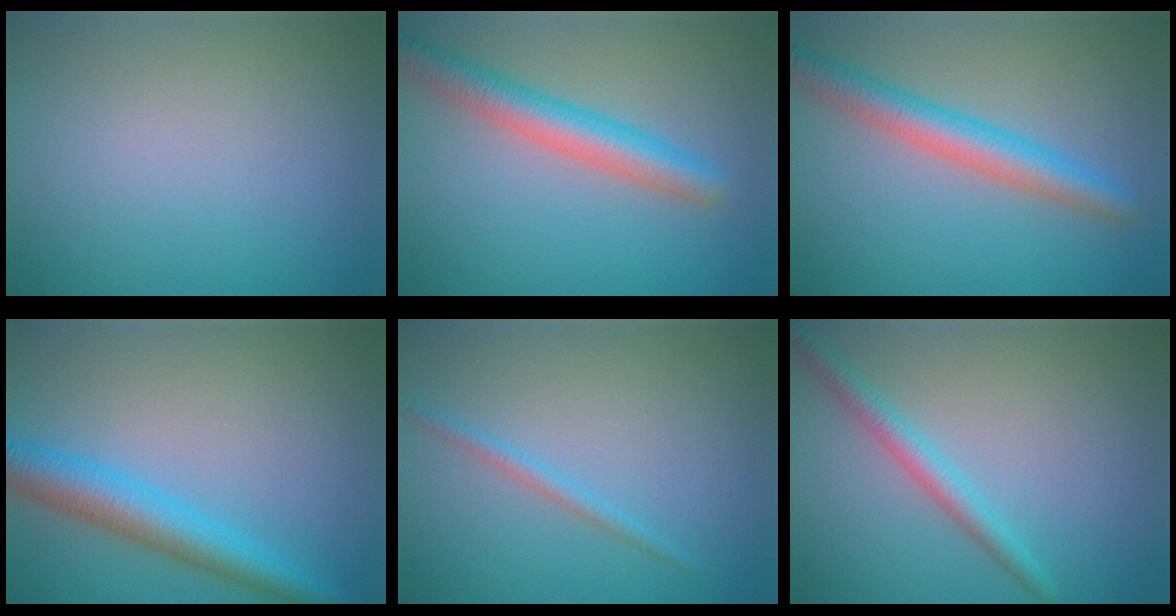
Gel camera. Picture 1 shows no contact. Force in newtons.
{"total": 4.9, "press": 4.9, "slide": 0.2}
{"total": 4.6, "press": 4.6, "slide": 0.2}
{"total": 4.8, "press": 4.8, "slide": 0.2}
{"total": 1.3, "press": 1.3, "slide": 0.1}
{"total": 2.5, "press": 2.5, "slide": 0.1}